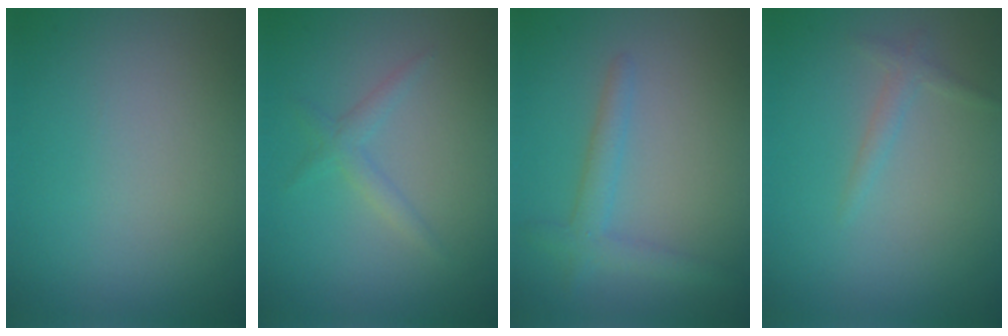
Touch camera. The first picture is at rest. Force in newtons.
{"total": 1.4, "press": 1.4, "slide": 0.0}
{"total": 2.2, "press": 2.2, "slide": 0.1}
{"total": 1.1, "press": 1.1, "slide": 0.1}